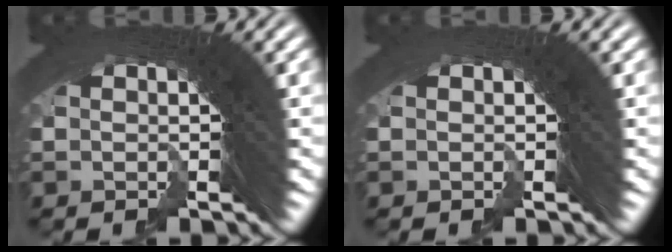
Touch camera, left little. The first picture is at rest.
{"total": 0.0}